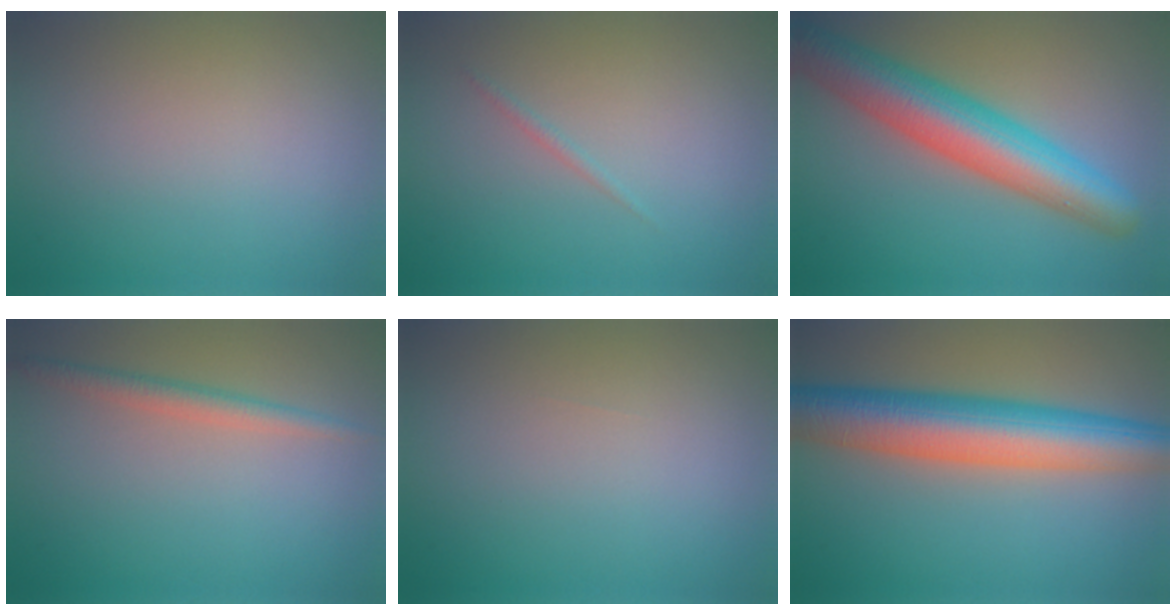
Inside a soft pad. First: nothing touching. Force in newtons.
{"total": 0.6, "press": 0.6, "slide": 0.1}
{"total": 8.7, "press": 8.7, "slide": 0.3}
{"total": 2.0, "press": 2.0, "slide": 0.0}
{"total": 0.0}
{"total": 9.8, "press": 9.8, "slide": 0.0}